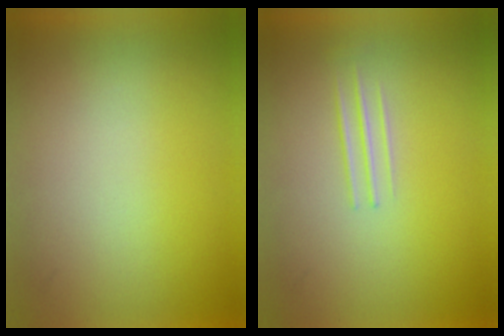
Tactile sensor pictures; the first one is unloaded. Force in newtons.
{"total": 1.4}